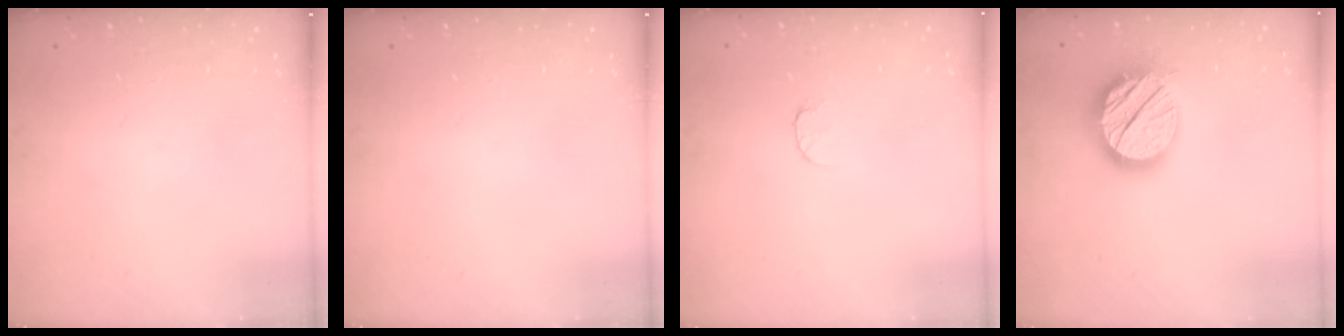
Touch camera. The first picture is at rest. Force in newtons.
{"total": 0.0}
{"total": 5.0, "press": 5.0, "slide": 0.5}
{"total": 17.7, "press": 17.7, "slide": 0.8}